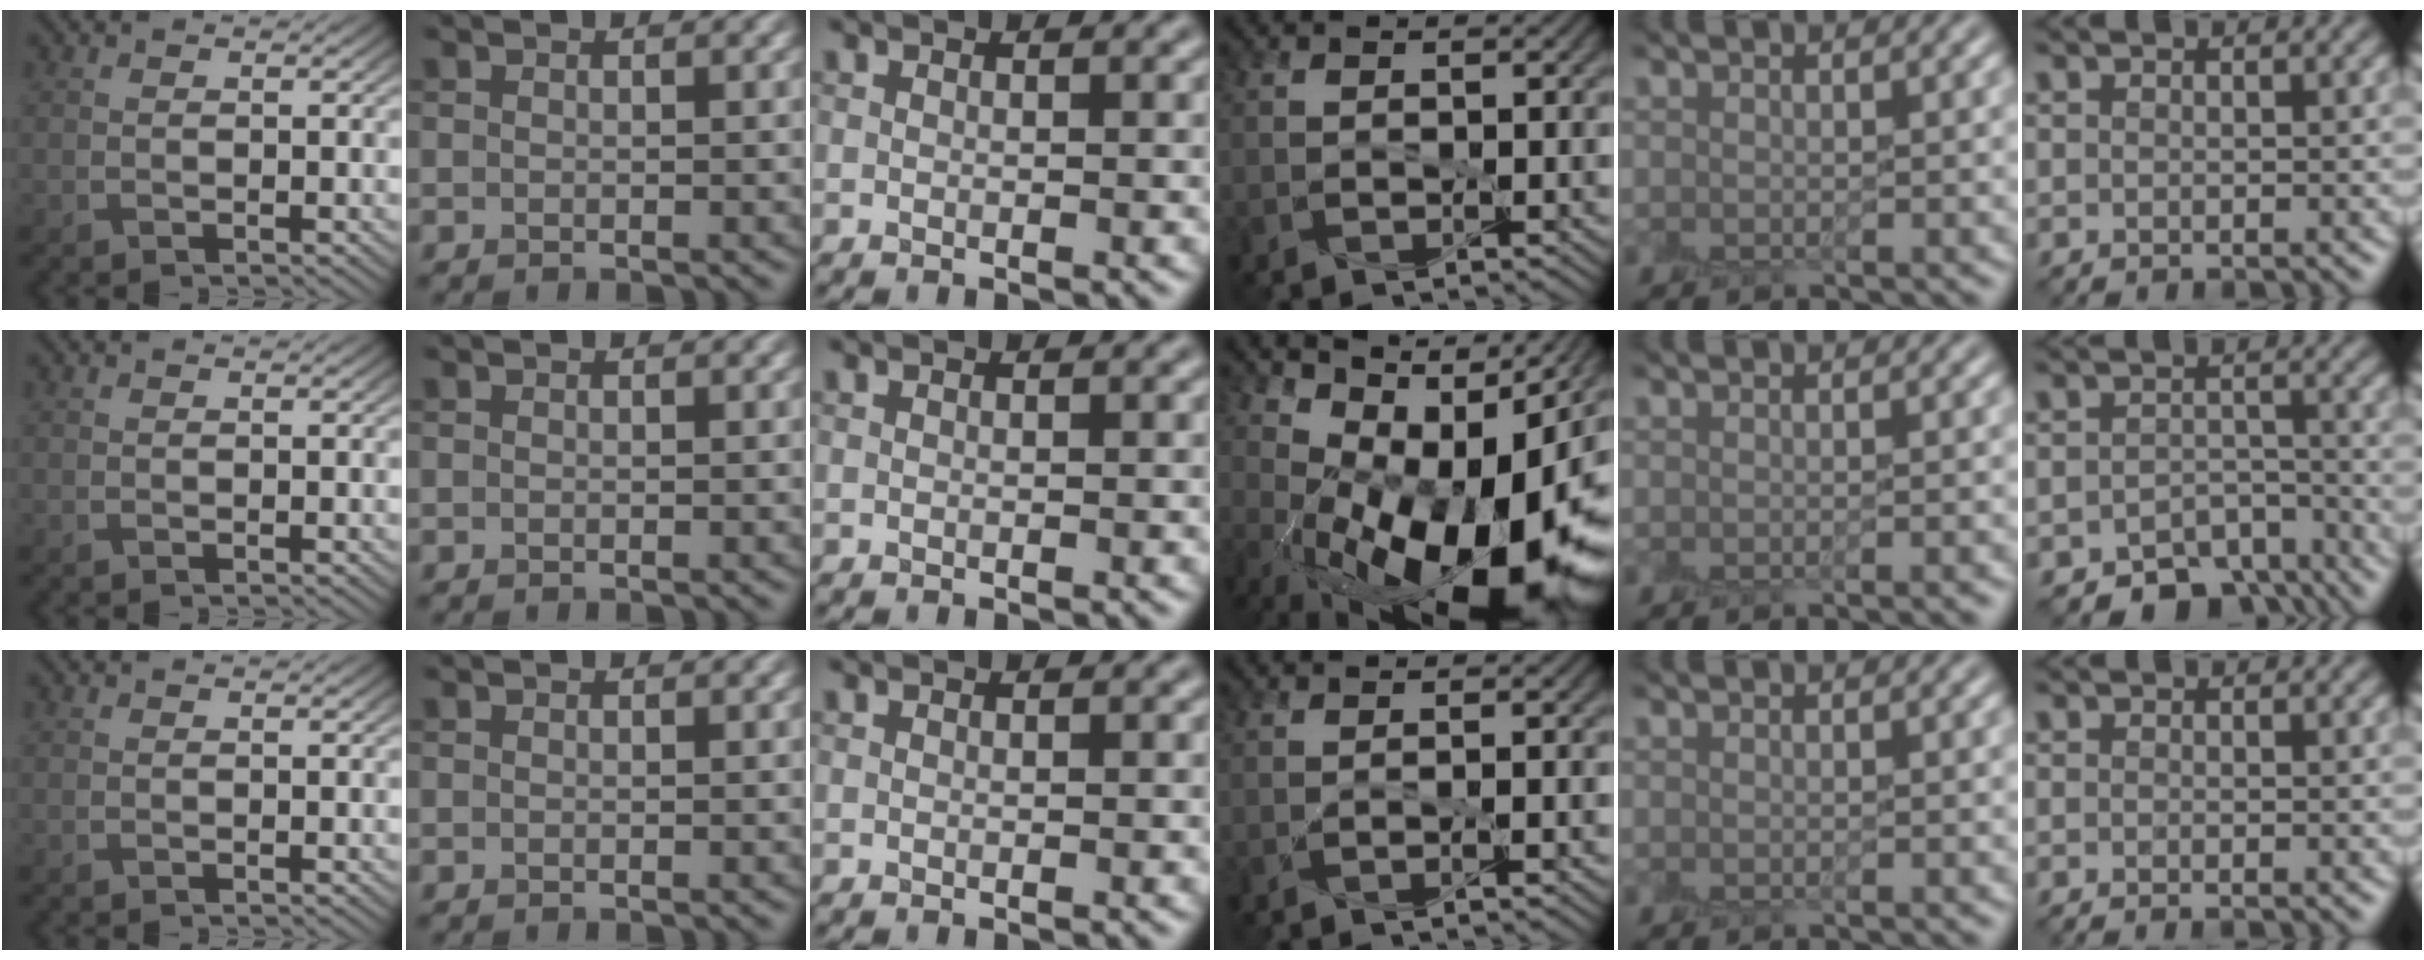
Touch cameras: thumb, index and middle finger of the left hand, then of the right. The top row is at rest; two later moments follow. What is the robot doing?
{"motion": "peel", "object": "lint roller sheet"}